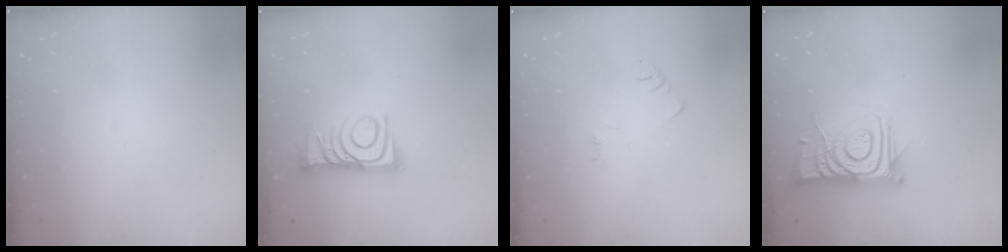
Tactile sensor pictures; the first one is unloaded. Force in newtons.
{"total": 10.6, "press": 10.6, "slide": 0.4}
{"total": 2.7, "press": 2.7, "slide": 0.4}
{"total": 12.7, "press": 12.7, "slide": 0.6}